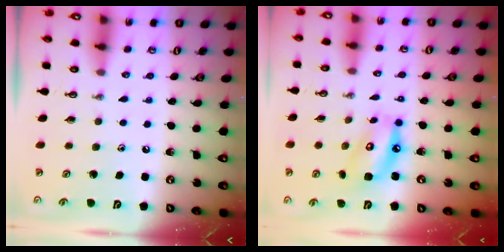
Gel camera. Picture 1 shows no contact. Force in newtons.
{"total": 9.6, "press": 9.5, "slide": 0.8}